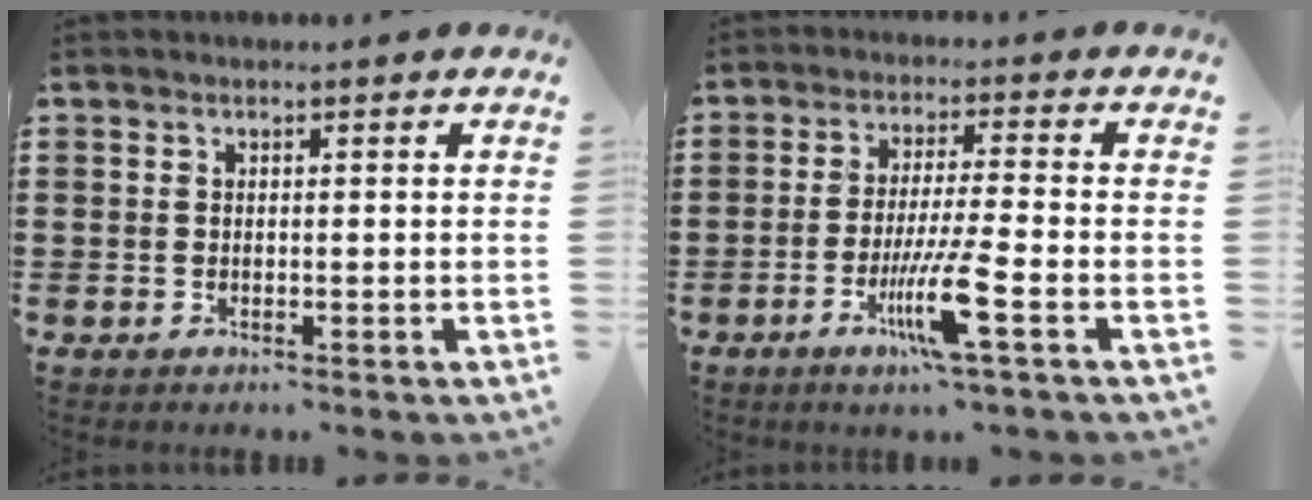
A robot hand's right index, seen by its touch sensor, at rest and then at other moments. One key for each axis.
{"total": 8.4, "fx": -3.7, "fy": 0.1, "fz": 7.6, "tx": -0.151, "ty": -0.016, "tz": -0.071}